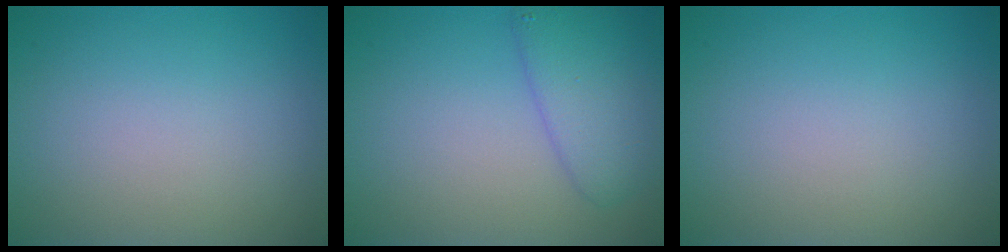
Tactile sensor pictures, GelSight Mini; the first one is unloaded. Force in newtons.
{"total": 3.8, "press": 3.8, "slide": 0.2}
{"total": 0.0}